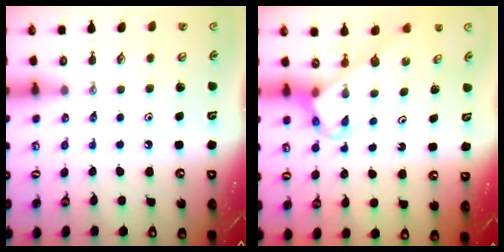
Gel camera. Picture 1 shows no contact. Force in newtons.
{"total": 3.8, "press": 3.8, "slide": 0.2}